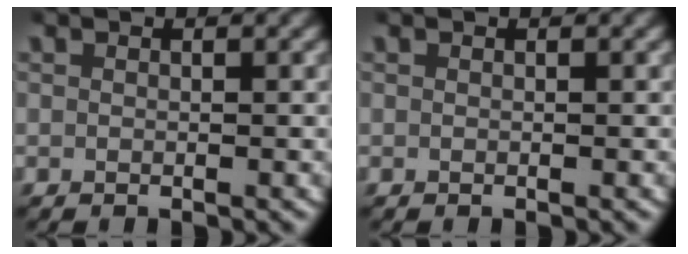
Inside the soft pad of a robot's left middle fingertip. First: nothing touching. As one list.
[{"total": 0.0}]